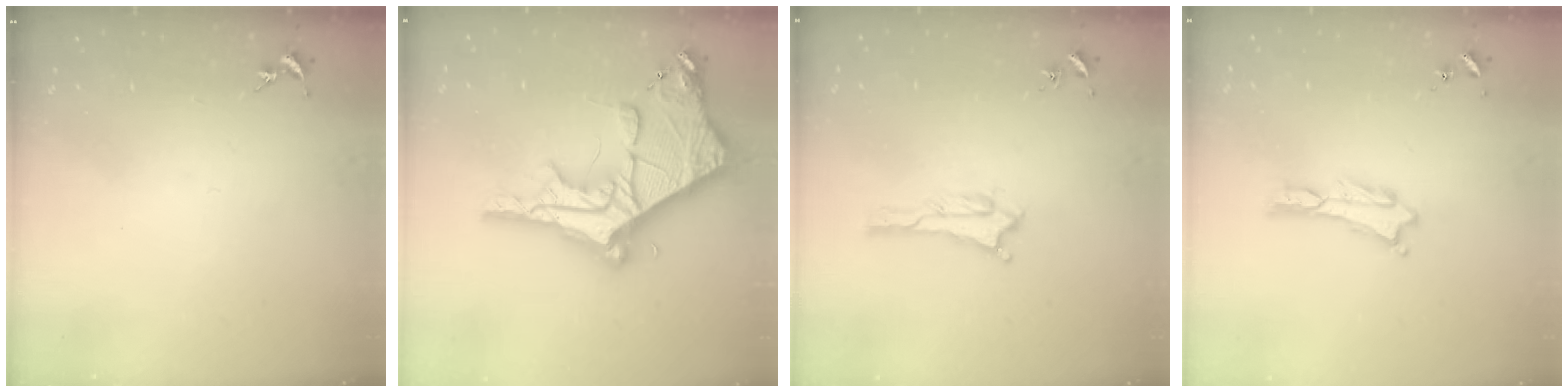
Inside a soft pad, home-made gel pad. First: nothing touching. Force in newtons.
{"total": 12.9, "press": 12.9, "slide": 1.3}
{"total": 0.6, "press": 0.6, "slide": 0.1}
{"total": 0.0}